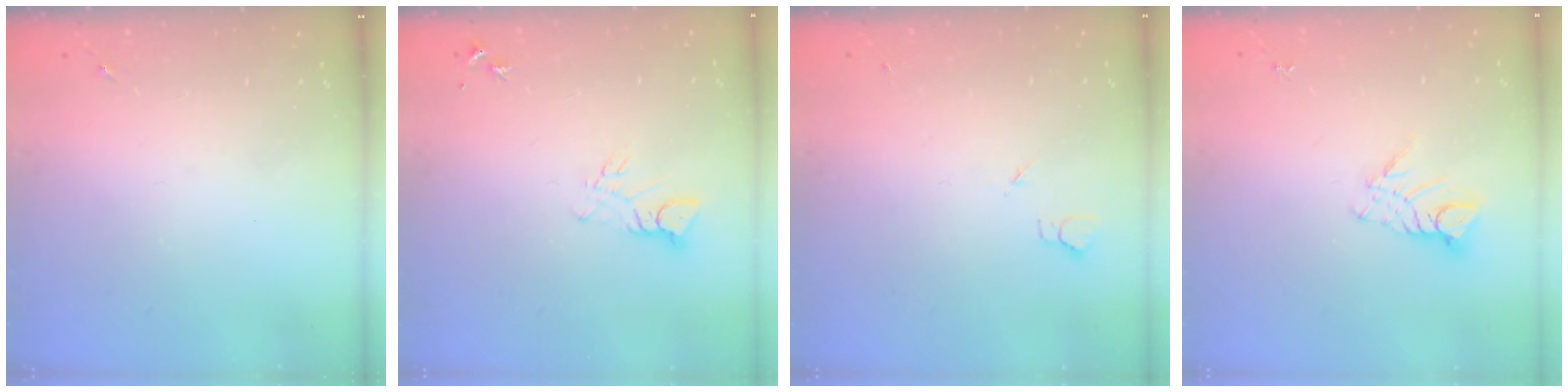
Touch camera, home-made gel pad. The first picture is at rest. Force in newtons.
{"total": 4.0, "press": 4.0, "slide": 0.4}
{"total": 2.7, "press": 2.6, "slide": 0.3}
{"total": 6.7, "press": 6.7, "slide": 0.5}